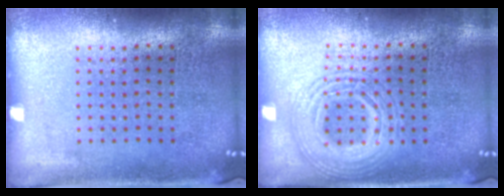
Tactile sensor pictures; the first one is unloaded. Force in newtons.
{"total": 2.7, "press": 2.7, "slide": 0.4}